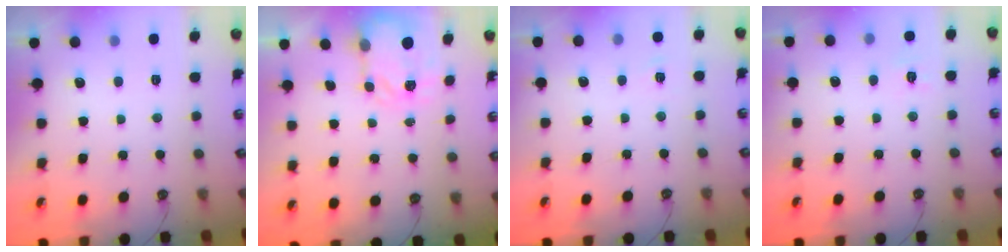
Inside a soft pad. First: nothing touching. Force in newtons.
{"total": 3.8, "press": 3.7, "slide": 0.5}
{"total": 3.0, "press": 2.9, "slide": 0.4}
{"total": 6.2, "press": 6.2, "slide": 0.6}